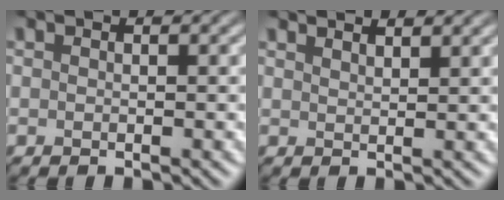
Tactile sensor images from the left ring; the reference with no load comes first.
{"total": 2.3, "force": [2.2, 0.1, 0.7], "torque": [-0.002, 0.005, 0.027]}